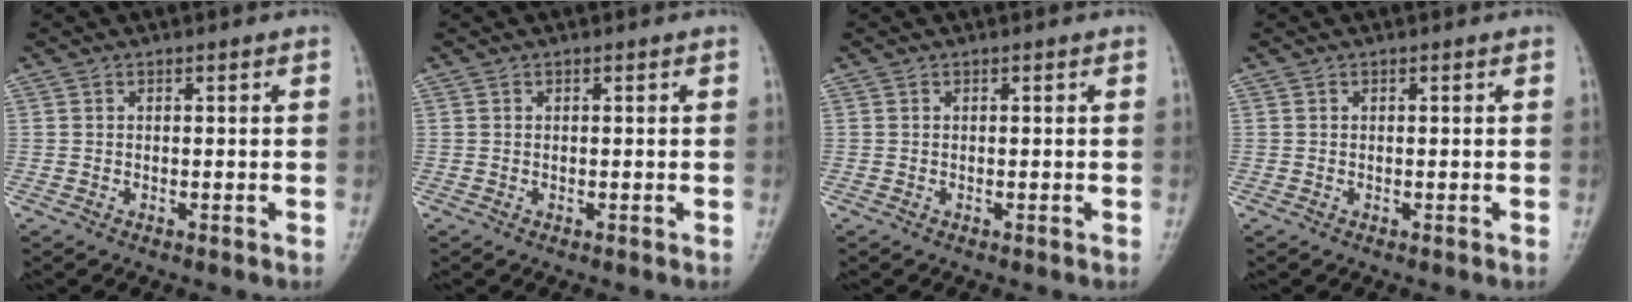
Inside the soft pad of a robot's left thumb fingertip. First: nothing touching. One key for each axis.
{"total": 0.0}
{"total": 0.0}
{"total": 0.0}